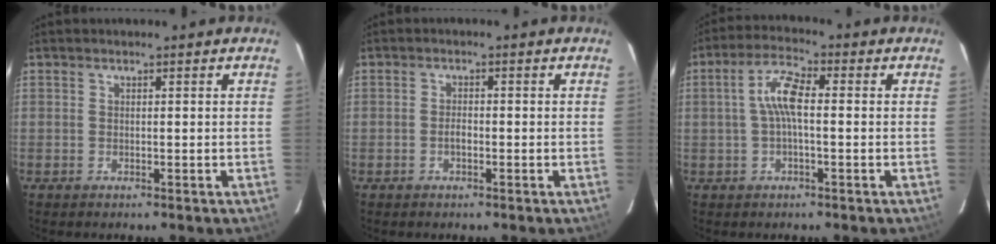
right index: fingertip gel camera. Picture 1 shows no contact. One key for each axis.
{"total": 1.5, "fx": -0.6, "fy": 0.7, "fz": 1.1, "tx": -0.022, "ty": 0.002, "tz": -0.011}
{"total": 6.1, "fx": 0.0, "fy": 1.8, "fz": 5.9, "tx": -0.120, "ty": 0.018, "tz": 0.000}